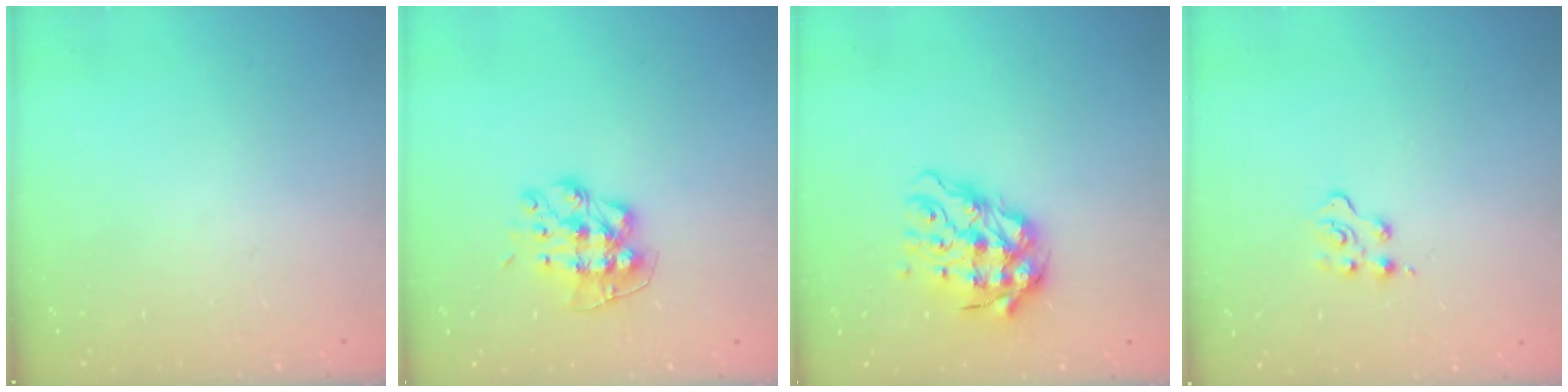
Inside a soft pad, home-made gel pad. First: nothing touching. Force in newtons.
{"total": 9.3, "press": 9.3, "slide": 0.8}
{"total": 11.7, "press": 11.5, "slide": 1.9}
{"total": 3.6, "press": 3.5, "slide": 0.4}